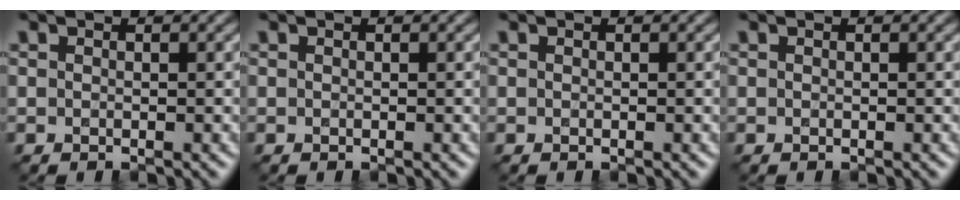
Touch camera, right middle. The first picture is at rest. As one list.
[{"total": 0.0}, {"total": 0.0}, {"total": 0.0}]